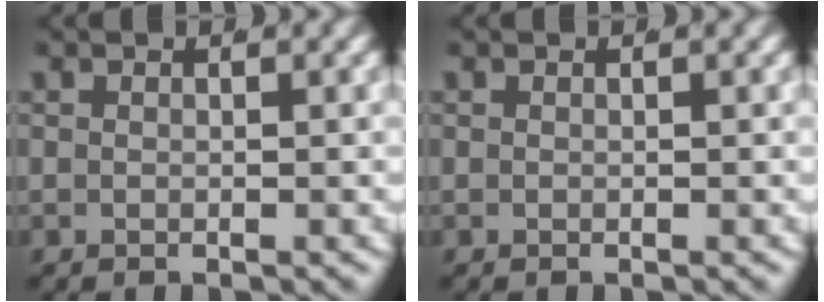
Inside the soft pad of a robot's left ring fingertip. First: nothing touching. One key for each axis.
{"total": 0.0}